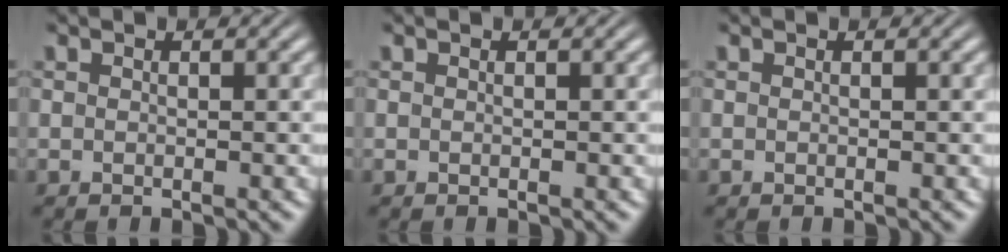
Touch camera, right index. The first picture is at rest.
{"total": 0.0}
{"total": 0.0}